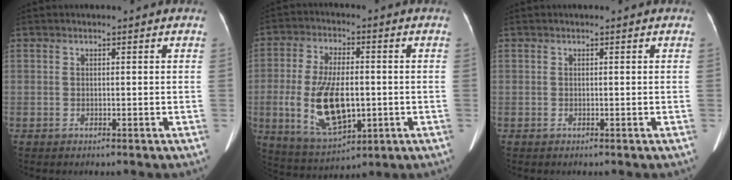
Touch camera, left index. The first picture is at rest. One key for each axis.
{"total": 13.2, "fx": -2.1, "fy": 6.0, "fz": 11.6, "tx": -0.231, "ty": -0.006, "tz": -0.022}
{"total": 0.0}